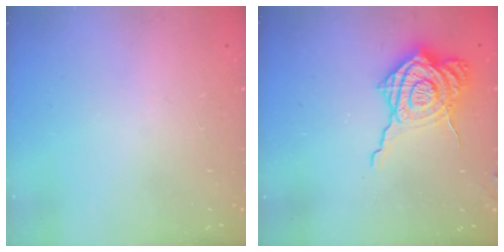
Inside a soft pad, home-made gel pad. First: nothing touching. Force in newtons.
{"total": 13.8, "press": 13.8, "slide": 1.0}